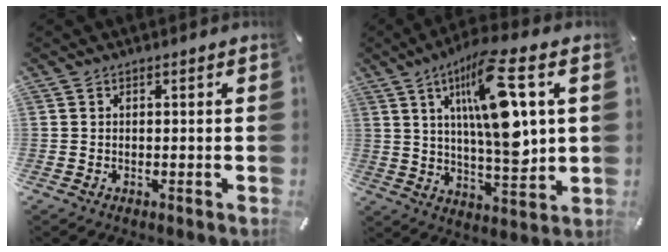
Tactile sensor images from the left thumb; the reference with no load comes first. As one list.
[{"total": 18.8, "force": [6.6, 5.8, 16.6], "torque": [-0.300, -0.027, 0.096]}]